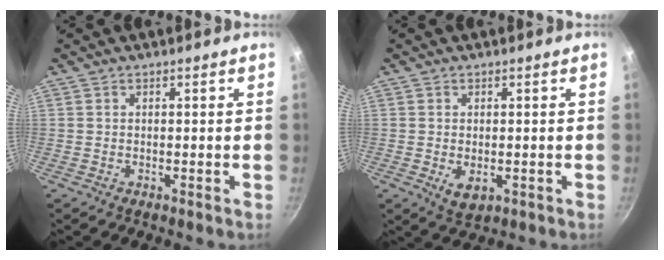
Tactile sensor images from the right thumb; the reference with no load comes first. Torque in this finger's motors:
{"motor_torque": [-0.61, -0.04, 0.18, 0.51, 0.10]}